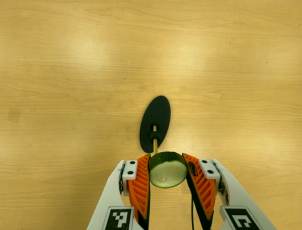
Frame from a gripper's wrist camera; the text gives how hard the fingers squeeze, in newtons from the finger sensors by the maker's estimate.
{"total": 10.6, "left": 9.6, "right": 11.6}